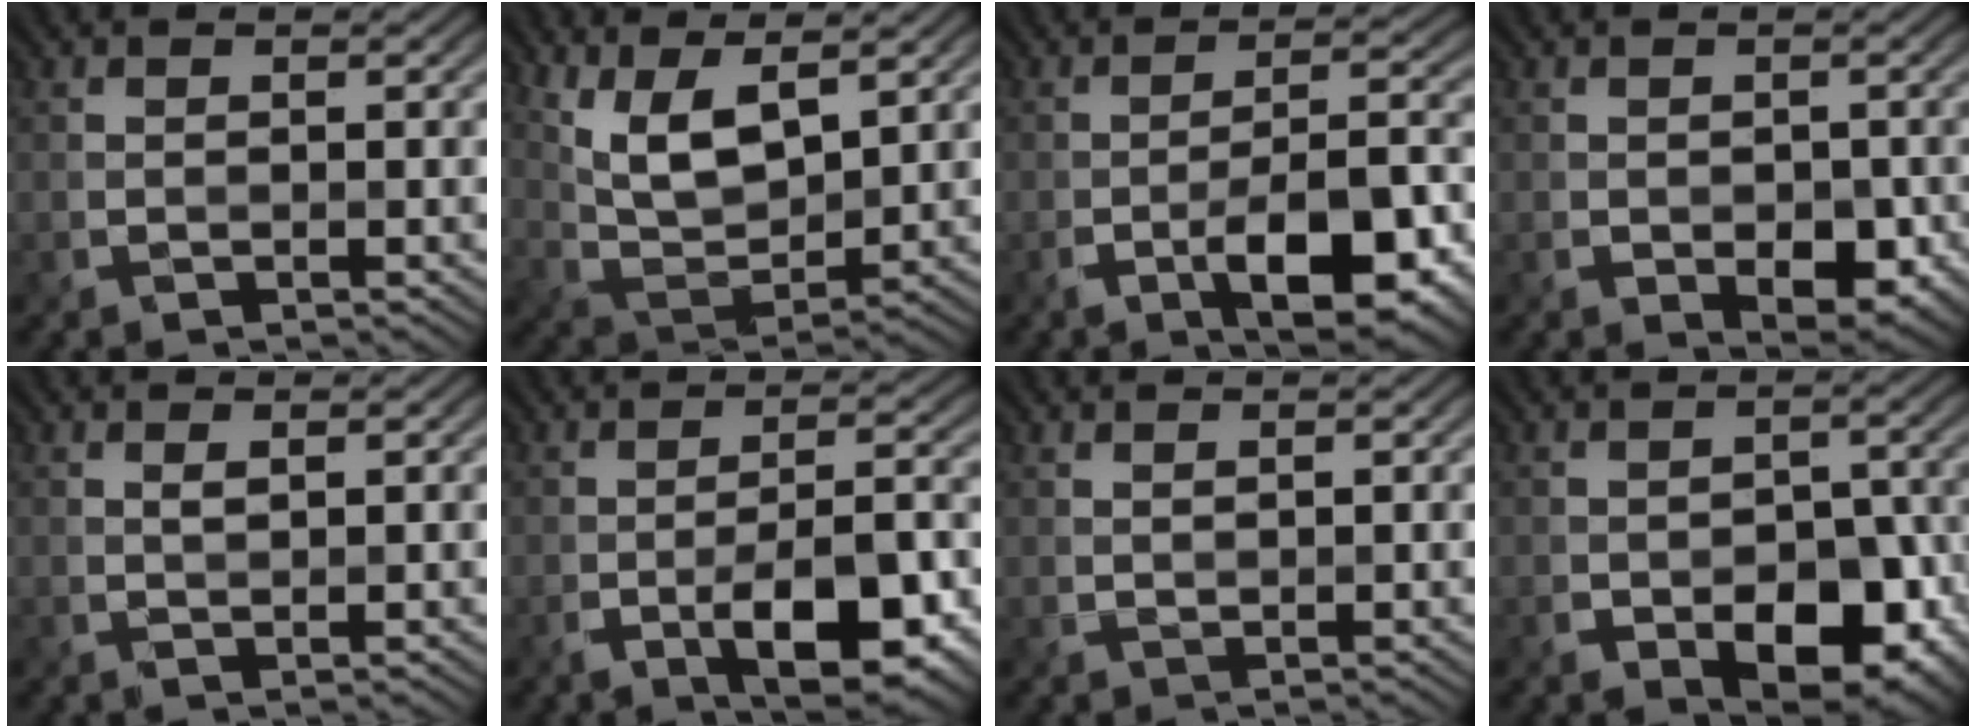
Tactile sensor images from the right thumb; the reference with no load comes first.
{"total": 8.2, "force": [4.5, 3.3, 6.0], "torque": [-0.134, -0.001, 0.095]}
{"total": 10.2, "force": [-4.8, 3.4, 8.3], "torque": [-0.127, -0.001, -0.072]}
{"total": 4.3, "force": [-1.4, 2.7, 3.0], "torque": [-0.046, -0.018, -0.010]}
{"total": 0.9, "force": [0.6, 0.2, 0.6], "torque": [-0.011, 0.003, 0.011]}
{"total": 9.3, "force": [-3.9, 3.5, 7.7], "torque": [-0.121, -0.005, -0.057]}
{"total": 0.5, "force": [0.5, 0.0, 0.2], "torque": [-0.006, 0.005, 0.009]}
{"total": 8.9, "force": [-3.8, 5.3, 6.1], "torque": [-0.092, -0.020, -0.042]}